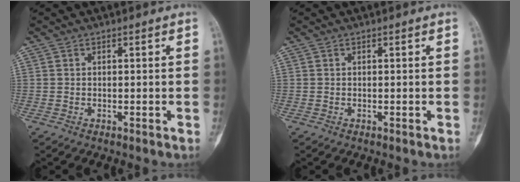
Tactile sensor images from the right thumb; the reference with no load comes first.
{"total": 0.0}